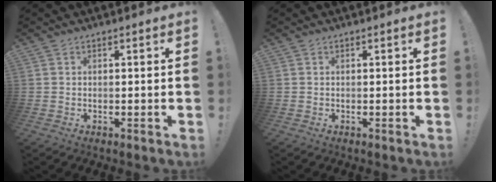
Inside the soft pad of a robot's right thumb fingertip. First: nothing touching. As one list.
[{"total": 0.0}]